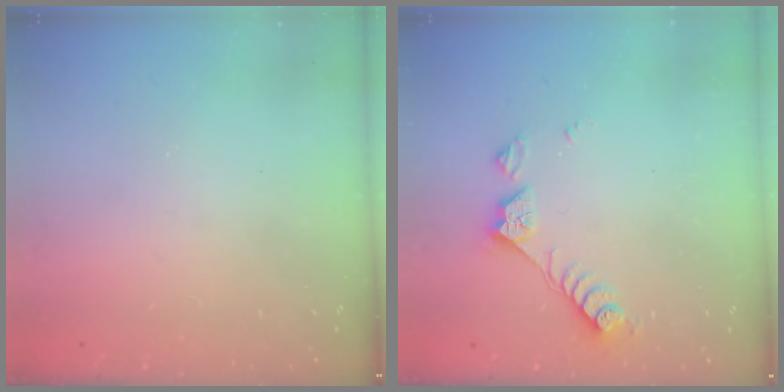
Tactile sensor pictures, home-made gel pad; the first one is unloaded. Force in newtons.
{"total": 8.5, "press": 8.5, "slide": 0.5}